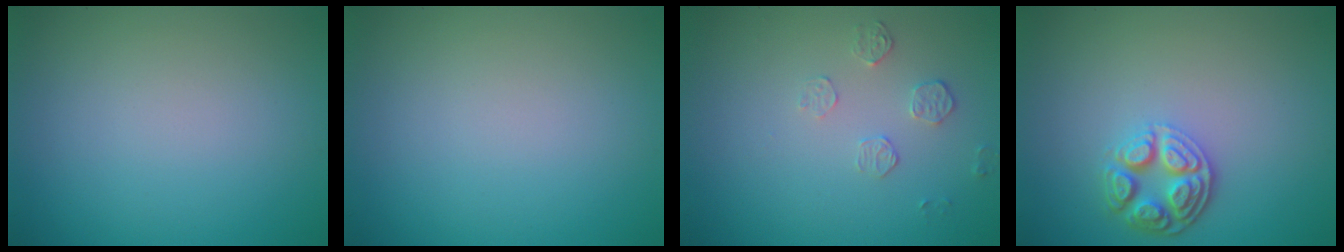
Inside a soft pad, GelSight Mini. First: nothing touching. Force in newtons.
{"total": 0.0}
{"total": 1.5, "press": 0.8, "slide": 1.3}
{"total": 3.7, "press": 3.1, "slide": 2.0}